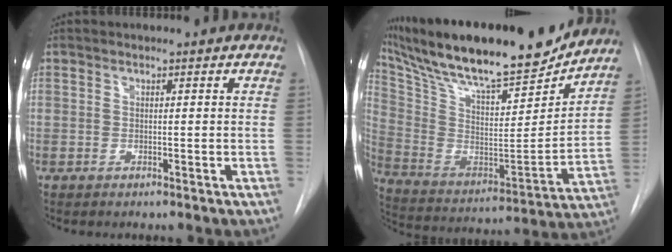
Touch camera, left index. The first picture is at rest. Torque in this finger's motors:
{"motor_torque": [0.14, -0.88, 0.98, 0.21]}